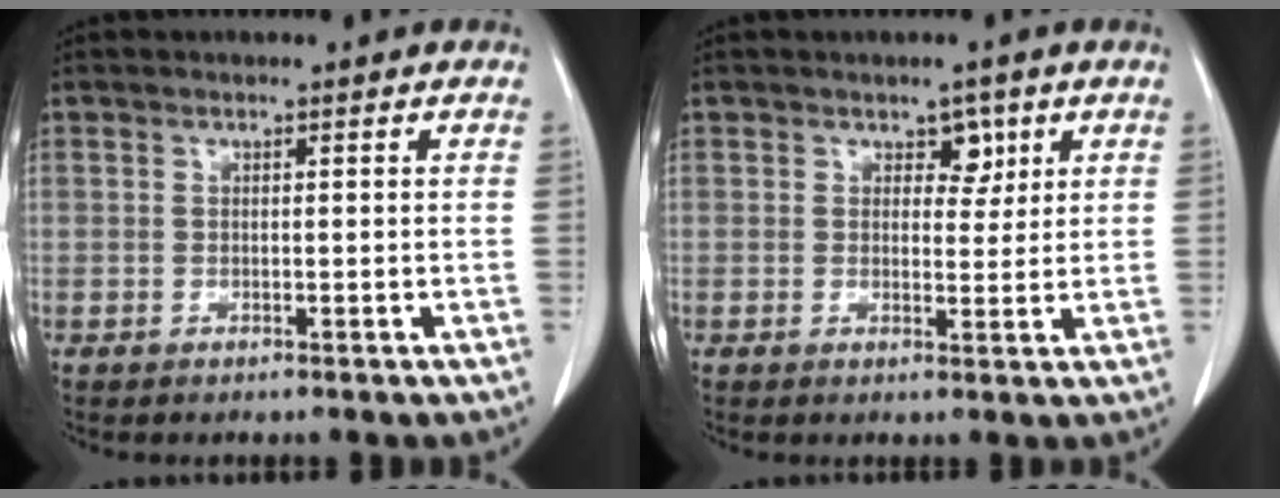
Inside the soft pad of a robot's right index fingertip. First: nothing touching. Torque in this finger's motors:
{"motor_torque": [0.07, -0.03, 0.02, 0.00]}